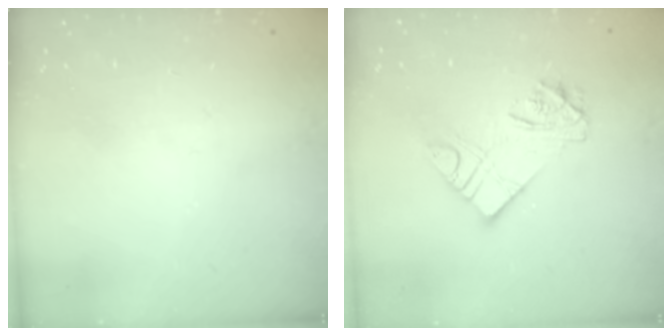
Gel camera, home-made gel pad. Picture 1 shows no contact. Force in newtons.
{"total": 10.9, "press": 10.8, "slide": 0.9}